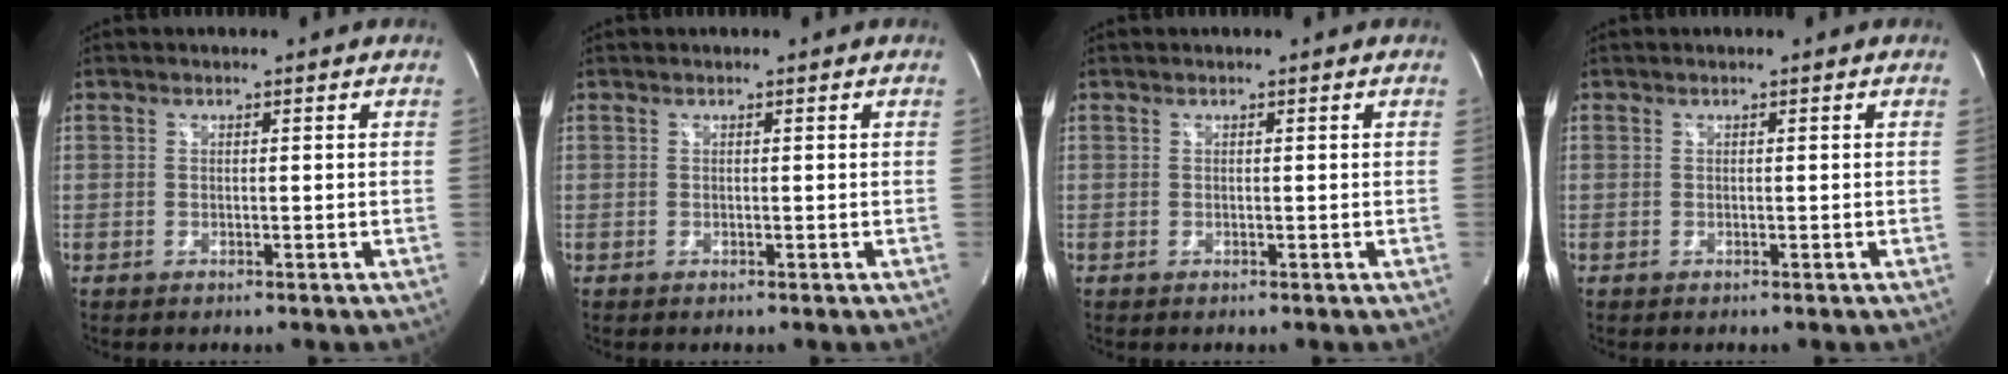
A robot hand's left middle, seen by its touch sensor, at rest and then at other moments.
{"total": 0.0}
{"total": 0.0}
{"total": 0.0}